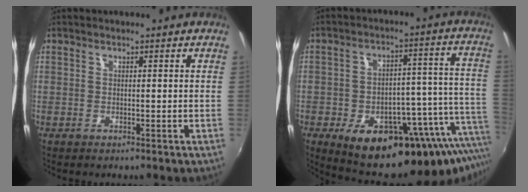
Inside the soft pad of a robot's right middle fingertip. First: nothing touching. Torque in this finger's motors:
{"motor_torque": [1.53, -0.61, 0.34, 0.17]}